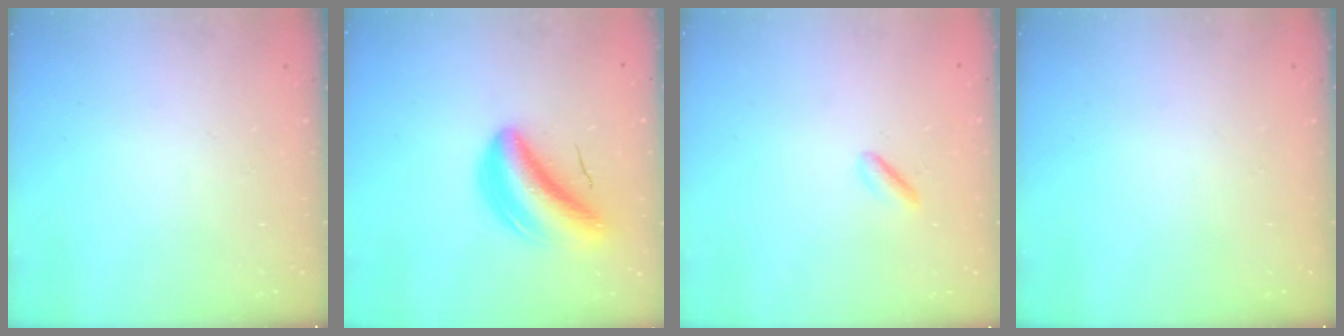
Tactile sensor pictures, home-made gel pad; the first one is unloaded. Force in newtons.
{"total": 7.7, "press": 7.4, "slide": 2.1}
{"total": 1.8, "press": 1.7, "slide": 0.7}
{"total": 0.0}